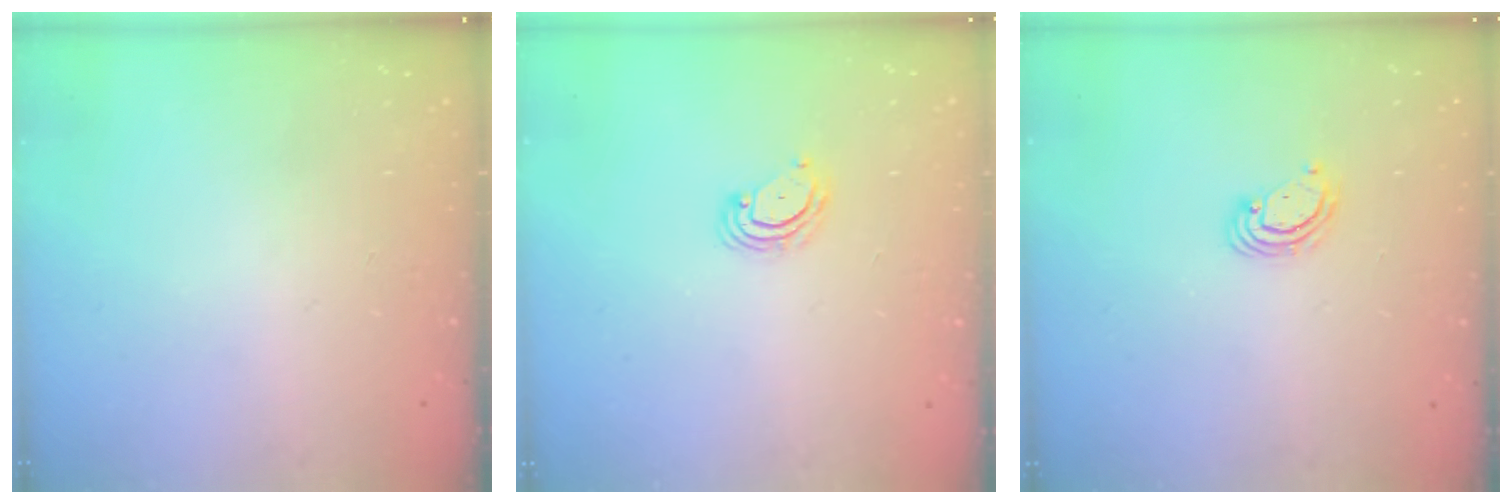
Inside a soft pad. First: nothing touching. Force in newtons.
{"total": 5.0, "press": 4.9, "slide": 0.4}
{"total": 2.9, "press": 2.9, "slide": 0.3}